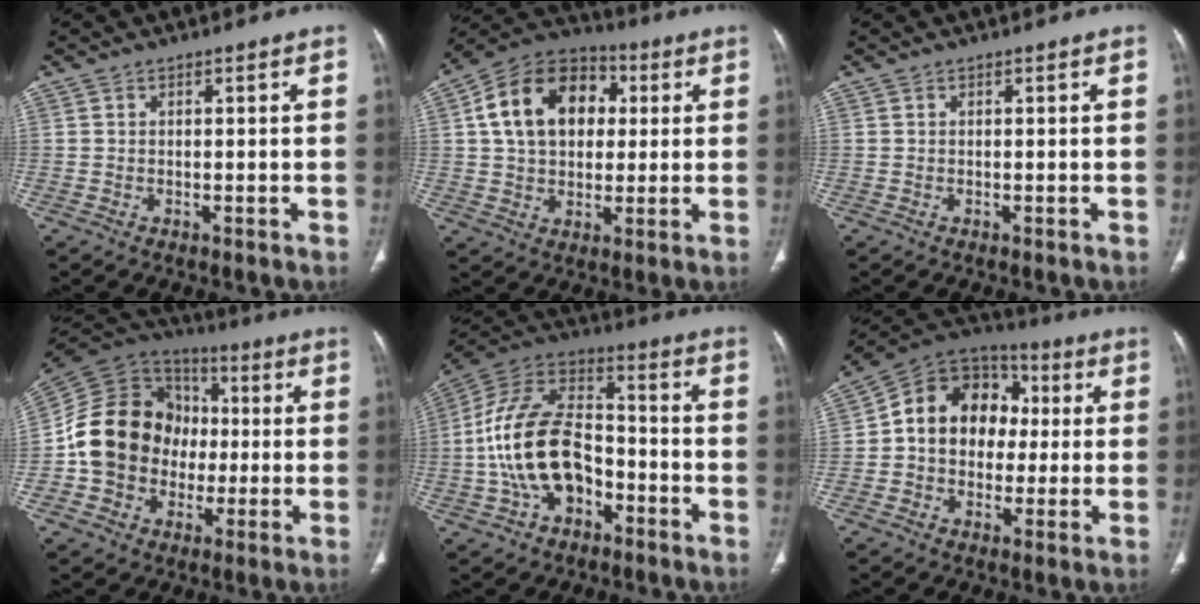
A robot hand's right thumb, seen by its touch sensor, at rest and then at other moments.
{"total": 17.3, "force": [3.5, 12.4, 11.5], "torque": [-0.170, 0.018, 0.051]}
{"total": 0.0}
{"total": 19.1, "force": [-2.0, 16.3, 9.6], "torque": [-0.149, 0.036, -0.037]}
{"total": 18.4, "force": [-4.9, 11.8, 13.2], "torque": [-0.236, 0.051, -0.090]}
{"total": 15.7, "force": [1.0, 12.4, 9.5], "torque": [-0.111, 0.039, 0.004]}